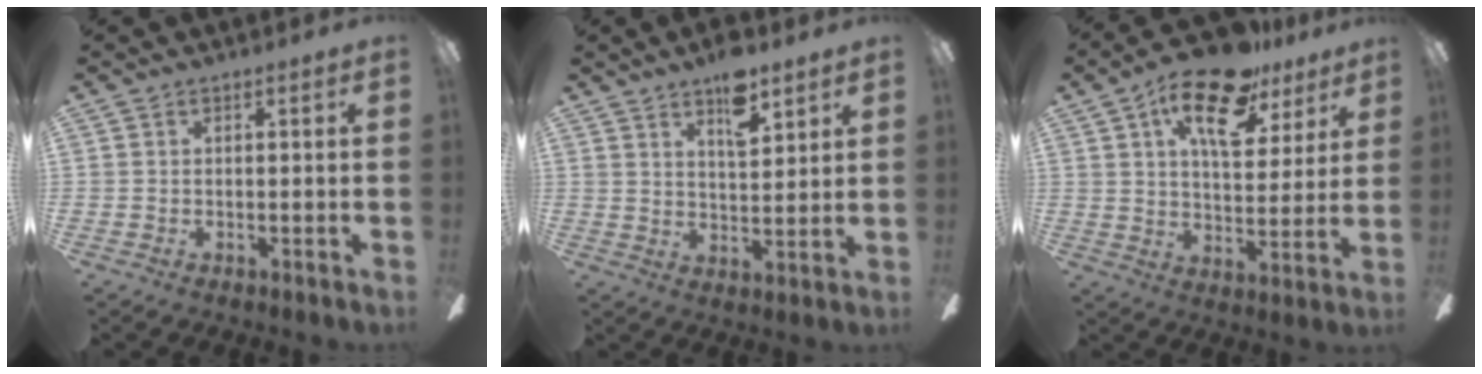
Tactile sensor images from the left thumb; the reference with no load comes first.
{"total": 9.3, "force": [6.4, 3.6, 5.6], "torque": [-0.076, -0.031, 0.107]}
{"total": 17.0, "force": [10.0, 7.5, 11.5], "torque": [-0.179, -0.035, 0.167]}